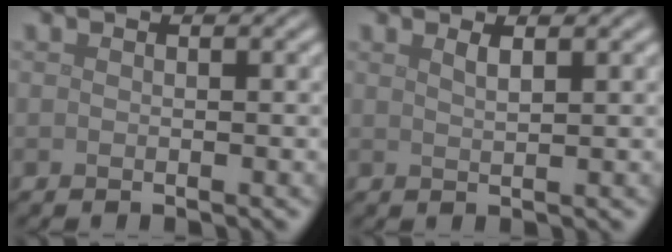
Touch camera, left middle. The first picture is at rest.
{"total": 1.3, "force": [0.8, 0.4, 1.0], "torque": [-0.010, 0.002, 0.011]}